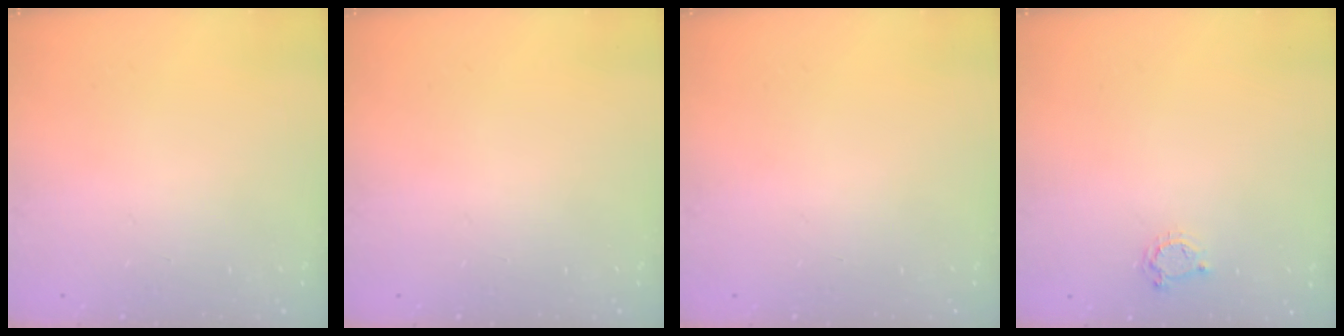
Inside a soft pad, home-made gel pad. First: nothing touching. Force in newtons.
{"total": 0.0}
{"total": 0.0}
{"total": 3.7, "press": 3.7, "slide": 0.5}